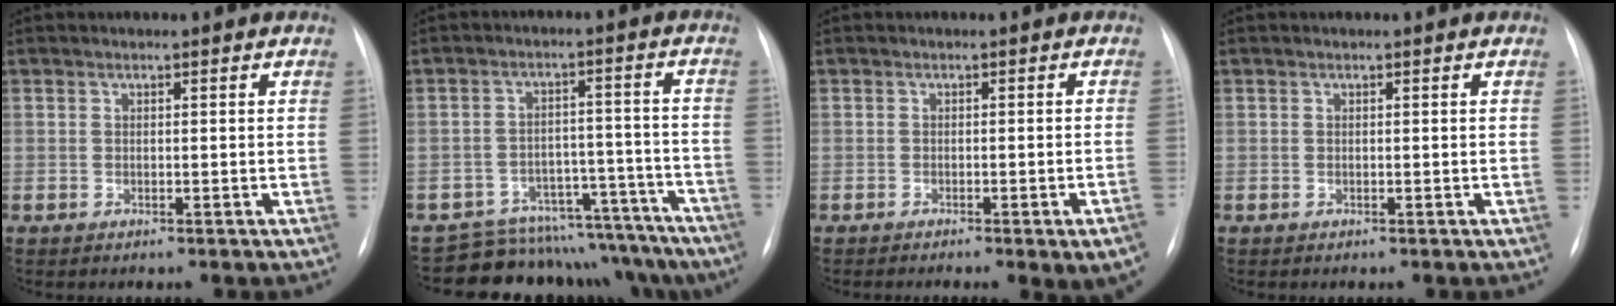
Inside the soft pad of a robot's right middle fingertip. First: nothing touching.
{"total": 17.7, "force": [-16.3, 6.3, 2.6], "torque": [-0.014, 0.051, -0.200]}
{"total": 5.9, "force": [-3.7, 0.5, 4.6], "torque": [-0.048, -0.002, -0.045]}
{"total": 0.0}